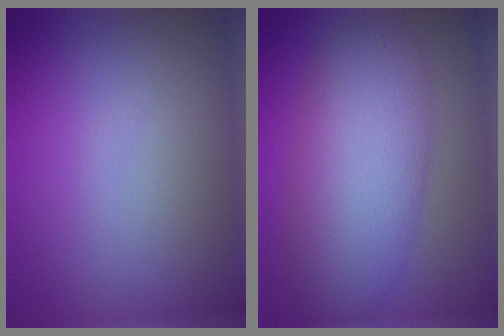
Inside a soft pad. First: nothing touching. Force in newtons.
{"total": 7.3, "press": 7.3, "slide": 0.3}